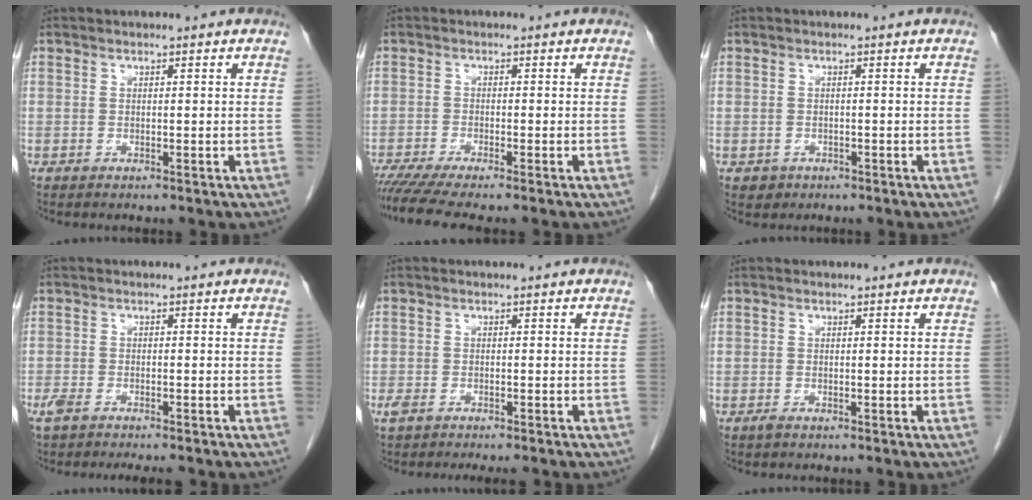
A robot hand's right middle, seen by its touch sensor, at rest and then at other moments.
{"total": 6.4, "force": [-5.3, -0.3, 3.5], "torque": [-0.054, -0.015, -0.090]}
{"total": 1.4, "force": [-0.7, 1.2, 0.1], "torque": [-0.003, 0.004, -0.006]}
{"total": 7.7, "force": [-6.3, 1.8, 4.0], "torque": [-0.060, -0.006, -0.093]}
{"total": 6.0, "force": [-4.8, 1.7, 3.2], "torque": [-0.049, -0.006, -0.068]}
{"total": 0.6, "force": [-0.4, 0.1, 0.4], "torque": [-0.010, -0.002, -0.007]}